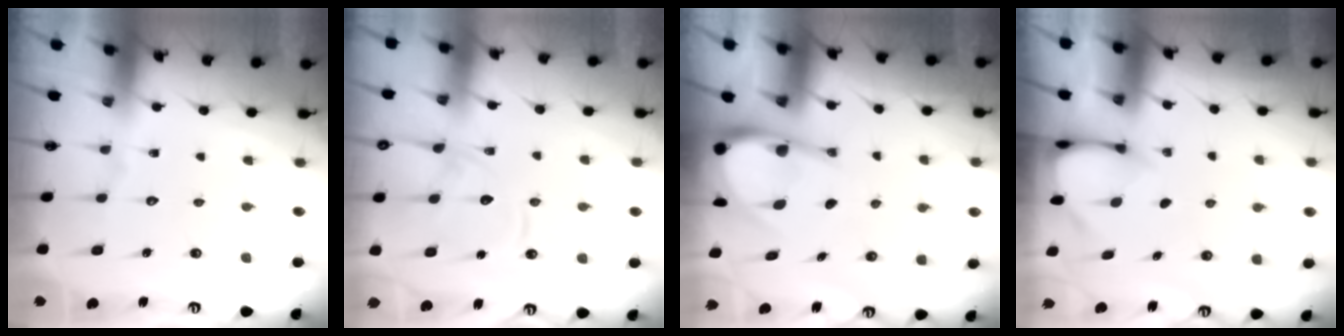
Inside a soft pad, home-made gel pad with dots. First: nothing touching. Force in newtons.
{"total": 12.0, "press": 12.0, "slide": 1.2}
{"total": 7.5, "press": 7.5, "slide": 0.9}
{"total": 3.2, "press": 3.2, "slide": 0.3}